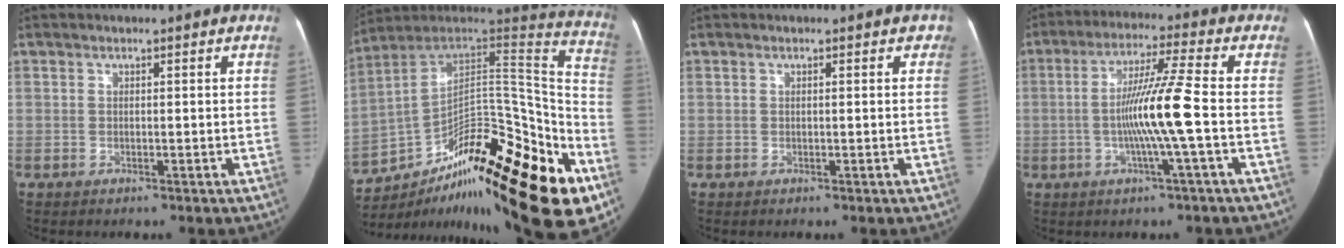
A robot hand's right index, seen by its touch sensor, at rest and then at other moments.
{"total": 30.6, "force": [-16.0, 7.8, 24.9], "torque": [-0.295, 0.057, -0.245]}
{"total": 0.9, "force": [0.4, 0.5, 0.6], "torque": [0.002, 0.009, -0.001]}
{"total": 10.0, "force": [-1.6, -1.5, 9.7], "torque": [-0.183, -0.002, -0.034]}